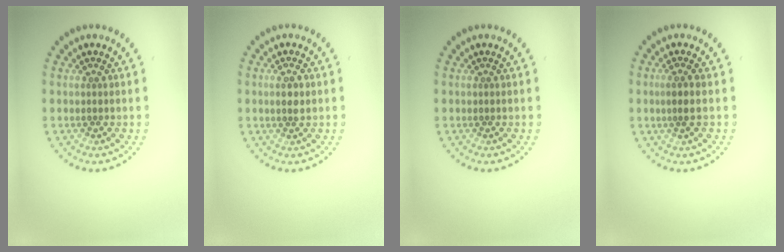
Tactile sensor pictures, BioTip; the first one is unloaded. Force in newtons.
{"total": 1.5, "press": 1.5, "slide": 0.2}
{"total": 0.0}
{"total": 1.2, "press": 0.9, "slide": 0.8}